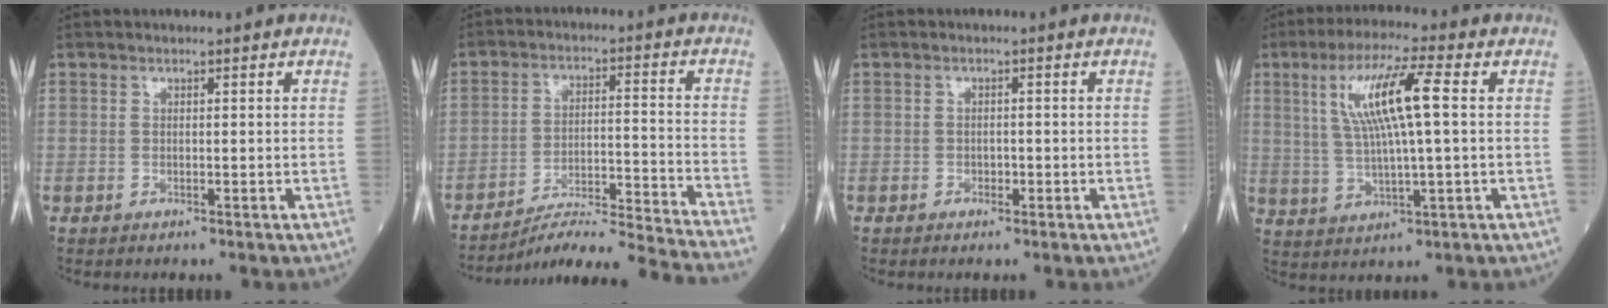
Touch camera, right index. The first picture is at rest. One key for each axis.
{"total": 16.5, "fx": -15.5, "fy": -3.2, "fz": 4.6, "tx": -0.060, "ty": -0.012, "tz": -0.238}
{"total": 1.1, "fx": -0.6, "fy": 0.8, "fz": 0.5, "tx": -0.002, "ty": 0.004, "tz": -0.011}
{"total": 10.9, "fx": 2.5, "fy": 0.7, "fz": 10.5, "tx": -0.208, "ty": 0.013, "tz": 0.047}